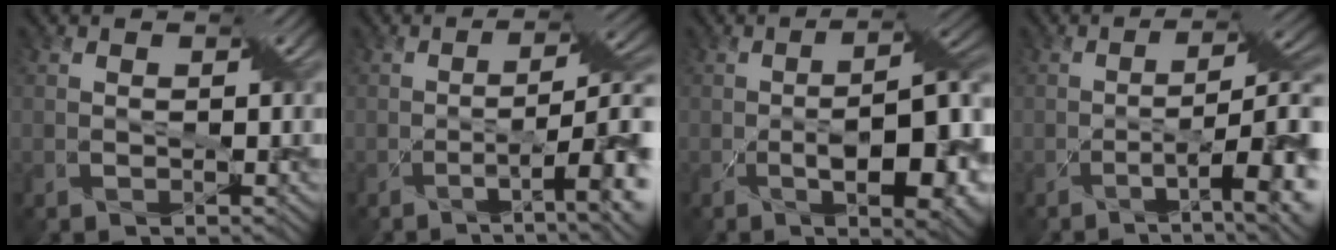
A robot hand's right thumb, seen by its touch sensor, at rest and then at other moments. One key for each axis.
{"total": 9.2, "fx": -2.6, "fy": 2.4, "fz": 8.5, "tx": -0.124, "ty": -0.007, "tz": -0.036}
{"total": 13.3, "fx": -3.1, "fy": 4.5, "fz": 12.1, "tx": -0.174, "ty": -0.011, "tz": -0.036}
{"total": 10.3, "fx": -3.4, "fy": 2.8, "fz": 9.3, "tx": -0.138, "ty": -0.006, "tz": -0.045}